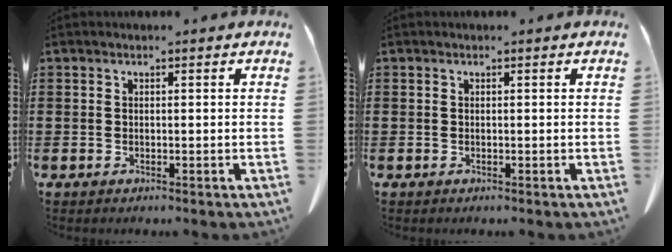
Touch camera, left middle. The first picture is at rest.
{"total": 0.0}